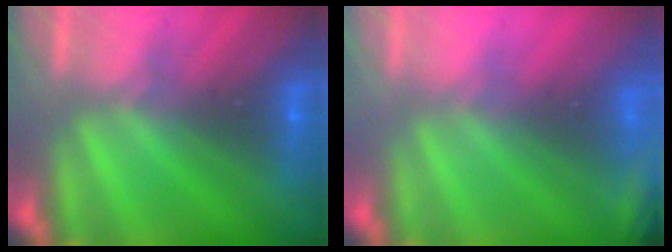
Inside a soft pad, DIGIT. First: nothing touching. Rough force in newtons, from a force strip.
{"total": 2.3}